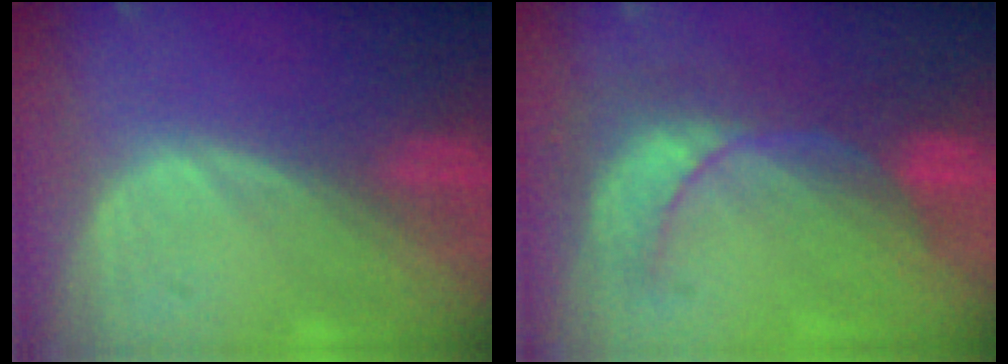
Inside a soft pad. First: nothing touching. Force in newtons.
{"total": 9.1, "press": 7.9, "slide": 4.5}